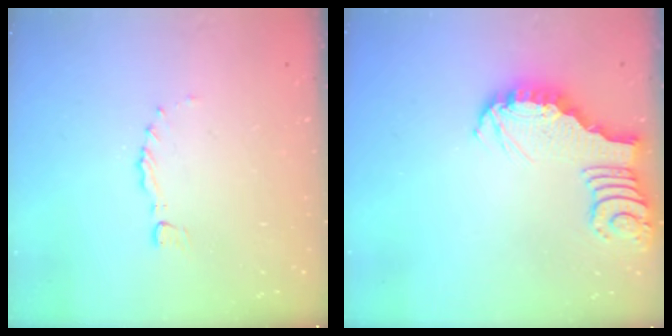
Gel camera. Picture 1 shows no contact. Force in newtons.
{"total": 3.3, "press": 3.3, "slide": 0.3}